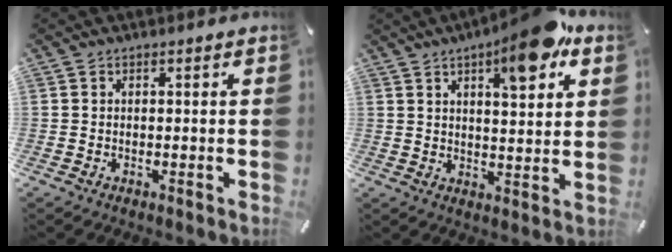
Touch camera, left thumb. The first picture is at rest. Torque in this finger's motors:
{"motor_torque": [1.19, 0.80, 1.43, -1.34, 0.34]}